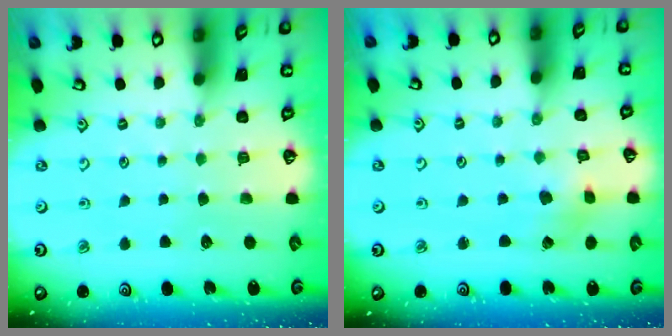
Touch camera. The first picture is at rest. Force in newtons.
{"total": 2.7, "press": 2.7, "slide": 0.4}